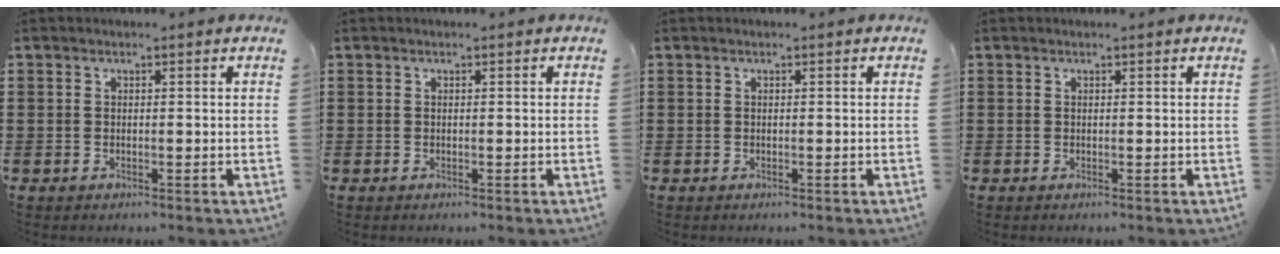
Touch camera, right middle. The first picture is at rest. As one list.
[{"total": 0.0}, {"total": 0.0}, {"total": 0.0}]